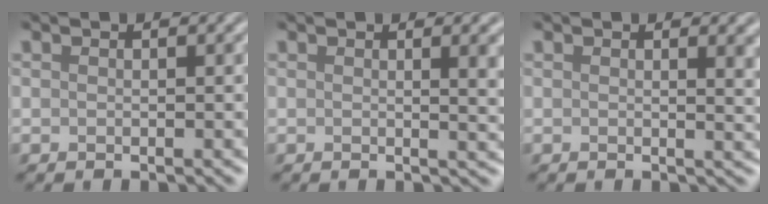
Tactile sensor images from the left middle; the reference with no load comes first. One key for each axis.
{"total": 3.1, "fx": 0.8, "fy": 1.0, "fz": 2.9, "tx": -0.027, "ty": -0.001, "tz": 0.010}
{"total": 2.6, "fx": 1.0, "fy": 1.1, "fz": 2.2, "tx": -0.018, "ty": 0.000, "tz": 0.013}